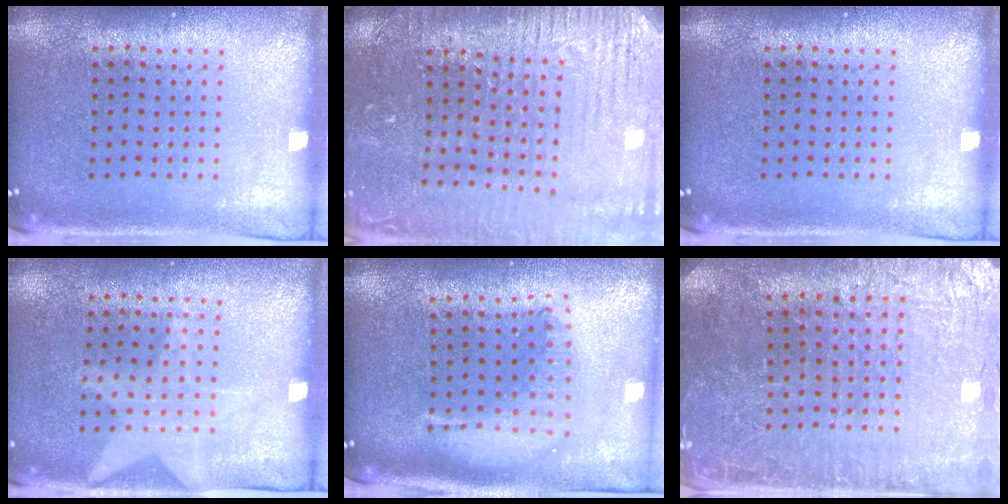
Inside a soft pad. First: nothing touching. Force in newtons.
{"total": 3.2, "press": 3.2, "slide": 0.2}
{"total": 0.0}
{"total": 1.1, "press": 0.8, "slide": 0.8}
{"total": 1.9, "press": 1.6, "slide": 1.1}
{"total": 2.0, "press": 2.0, "slide": 0.3}